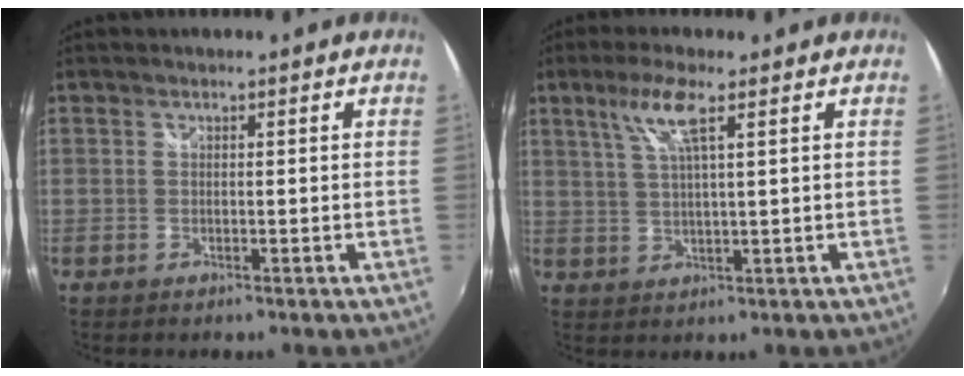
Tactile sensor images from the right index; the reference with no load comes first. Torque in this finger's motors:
{"motor_torque": [0.28, -0.02, 0.29, 0.09]}